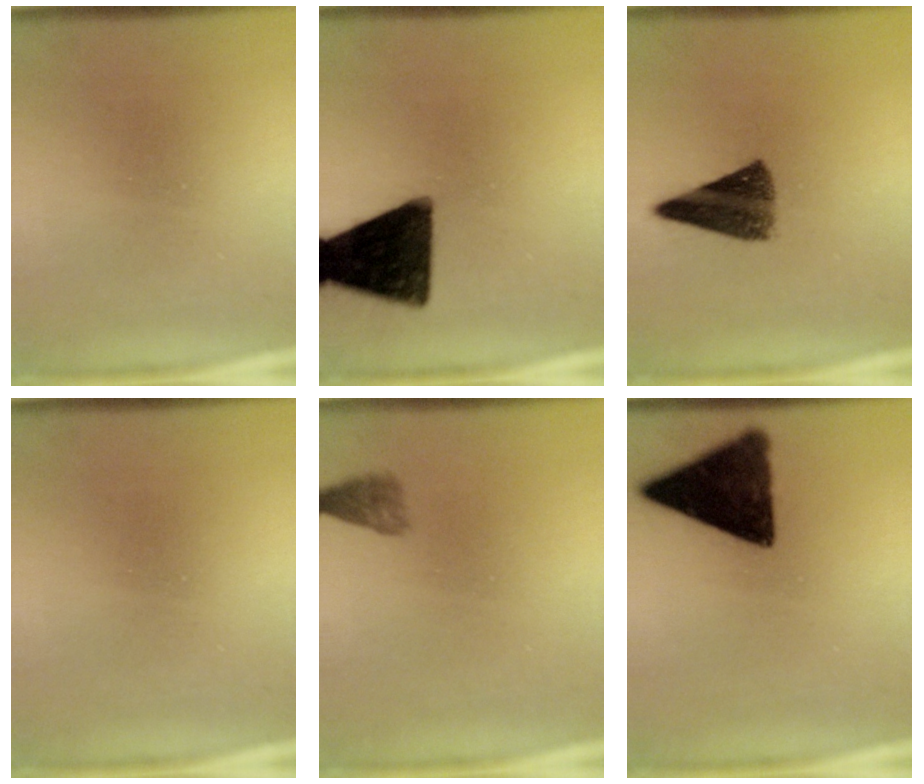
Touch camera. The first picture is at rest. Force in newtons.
{"total": 15.1}
{"total": 8.4}
{"total": 0.0}
{"total": 2.4}
{"total": 13.2}